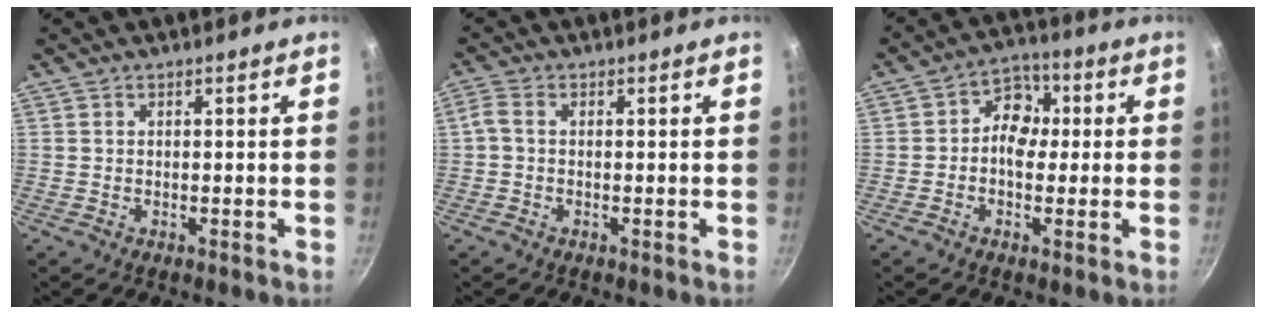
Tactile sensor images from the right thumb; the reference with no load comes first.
{"total": 2.3, "force": [-0.1, 1.4, 1.8], "torque": [-0.047, 0.009, -0.009]}
{"total": 7.6, "force": [0.2, 6.0, 4.7], "torque": [-0.032, 0.011, -0.014]}